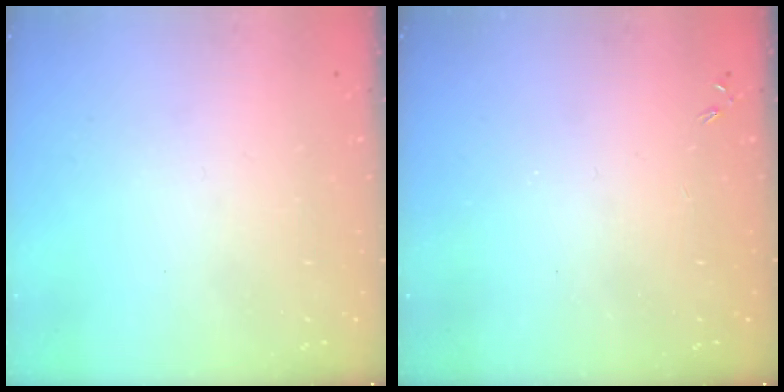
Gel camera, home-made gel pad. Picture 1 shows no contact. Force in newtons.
{"total": 0.0}